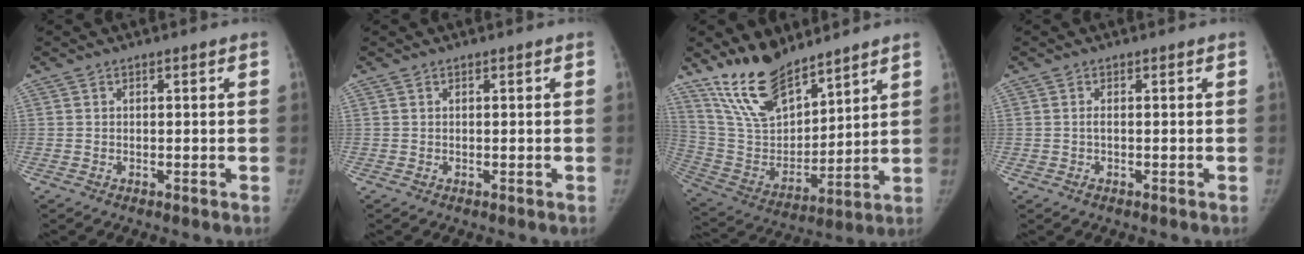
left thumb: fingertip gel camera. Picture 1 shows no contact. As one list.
[{"total": 0.0}, {"total": 16.5, "force": [13.0, 6.7, 7.8], "torque": [-0.110, -0.071, 0.257]}, {"total": 0.7, "force": [-0.1, 0.3, 0.6], "torque": [-0.015, -0.002, -0.001]}]